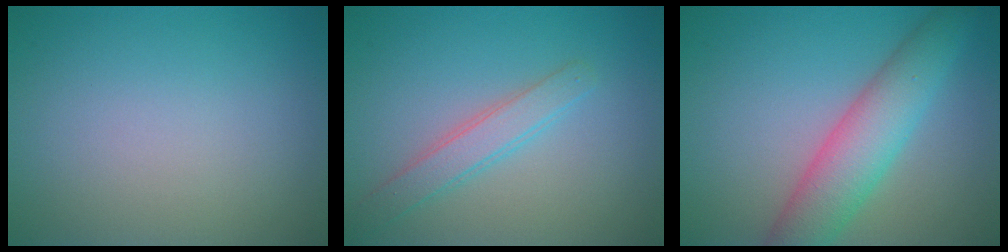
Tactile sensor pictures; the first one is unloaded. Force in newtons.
{"total": 2.5, "press": 2.5, "slide": 0.1}
{"total": 5.9, "press": 5.9, "slide": 0.3}